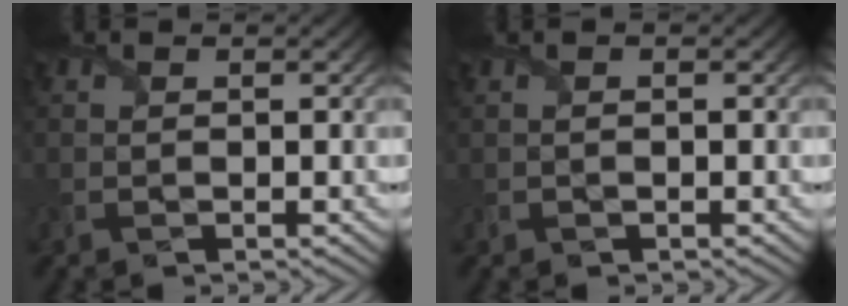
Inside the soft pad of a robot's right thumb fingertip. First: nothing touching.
{"total": 0.0}